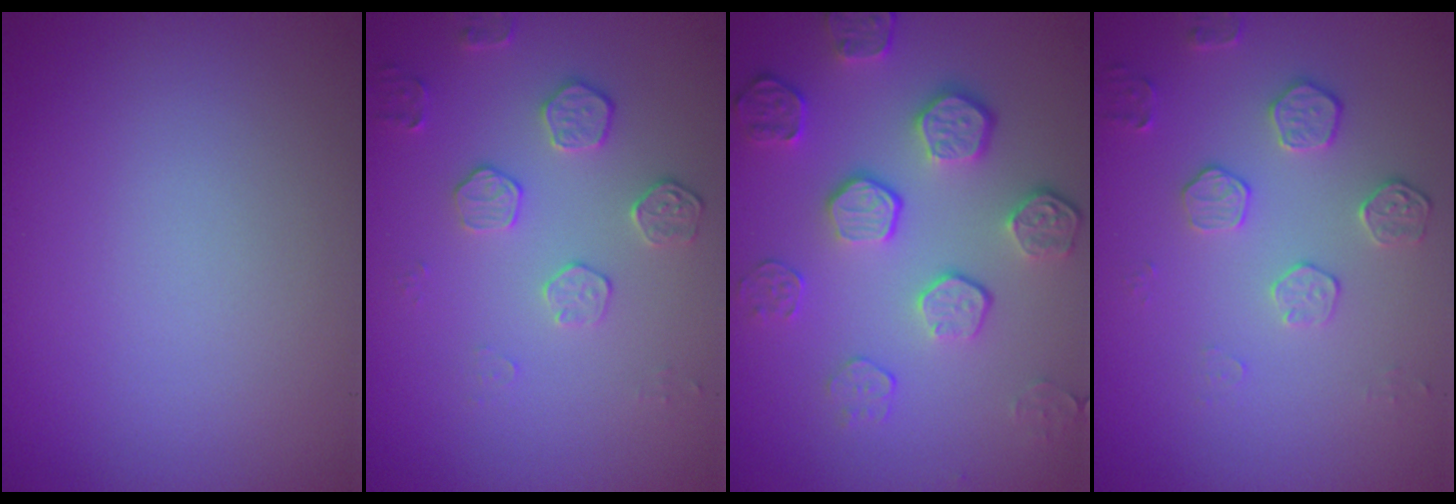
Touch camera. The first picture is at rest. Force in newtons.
{"total": 2.1, "press": 1.5, "slide": 1.4}
{"total": 5.3, "press": 3.7, "slide": 3.7}
{"total": 2.1, "press": 1.5, "slide": 1.4}